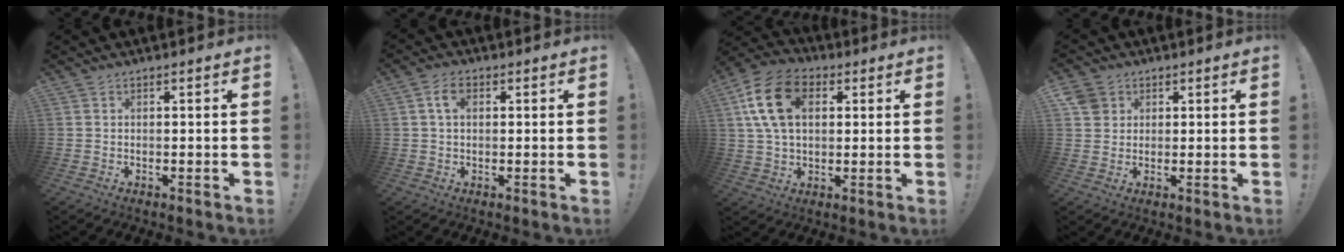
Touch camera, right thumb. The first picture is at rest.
{"total": 4.7, "force": [1.4, 2.8, 3.5], "torque": [-0.062, 0.006, 0.023]}
{"total": 16.1, "force": [4.7, 10.6, 11.1], "torque": [-0.222, 0.004, 0.089]}
{"total": 5.2, "force": [2.0, 4.6, 1.3], "torque": [-0.022, -0.001, 0.042]}